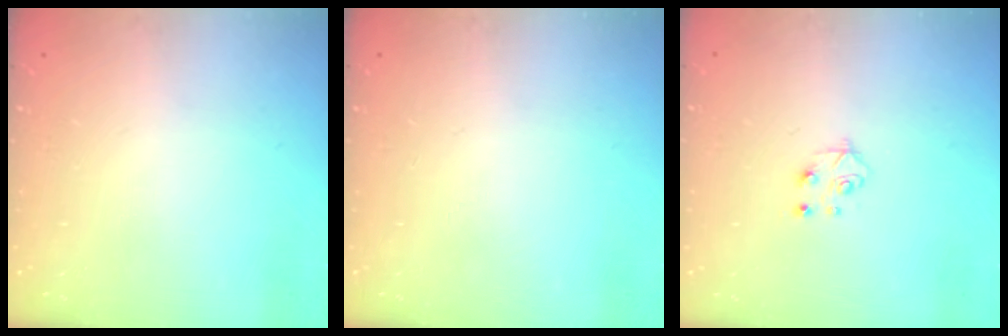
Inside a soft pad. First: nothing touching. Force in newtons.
{"total": 0.0}
{"total": 5.0, "press": 4.9, "slide": 0.5}